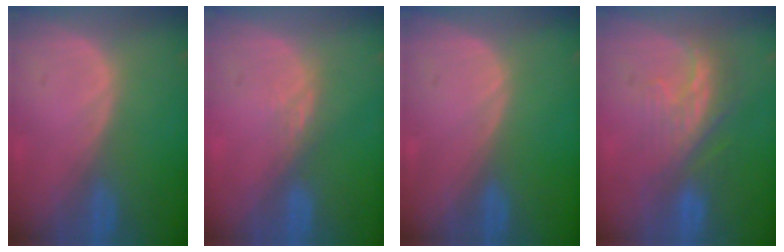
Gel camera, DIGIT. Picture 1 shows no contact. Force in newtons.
{"total": 2.4, "press": 1.9, "slide": 1.4}
{"total": 0.0}
{"total": 8.2, "press": 7.2, "slide": 4.0}